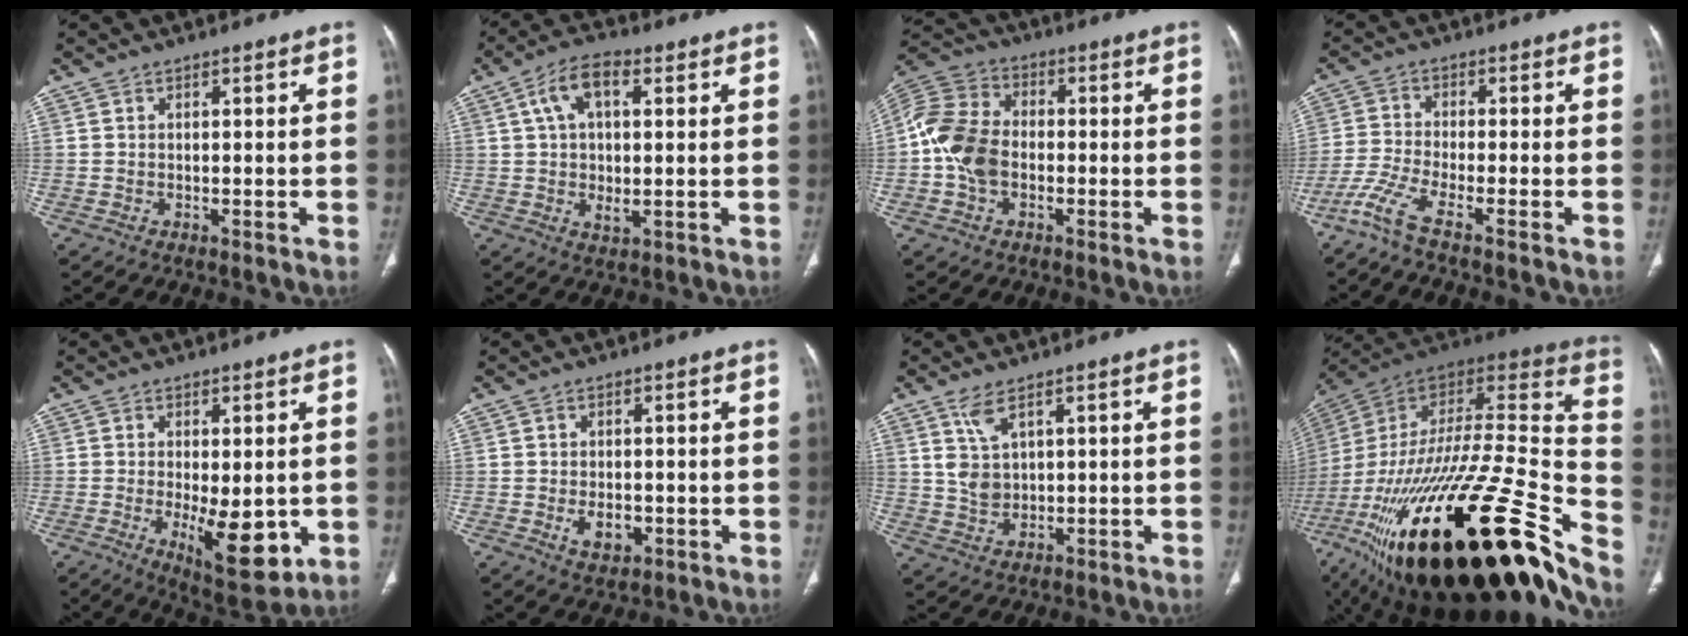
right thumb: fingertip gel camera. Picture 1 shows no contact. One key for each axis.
{"total": 10.1, "fx": 2.8, "fy": 4.4, "fz": 8.6, "tx": -0.154, "ty": 0.010, "tz": 0.045}
{"total": 11.7, "fx": -1.8, "fy": 8.4, "fz": 8.0, "tx": -0.157, "ty": 0.028, "tz": -0.044}
{"total": 5.4, "fx": -4.0, "fy": -0.4, "fz": 3.6, "tx": -0.102, "ty": 0.001, "tz": -0.096}
{"total": 11.2, "fx": -2.2, "fy": 4.7, "fz": 9.9, "tx": -0.132, "ty": -0.022, "tz": -0.021}
{"total": 4.6, "fx": -1.2, "fy": 3.0, "fz": 3.3, "tx": -0.046, "ty": 0.000, "tz": -0.012}
{"total": 4.8, "fx": 2.6, "fy": 2.4, "fz": 3.2, "tx": -0.063, "ty": -0.013, "tz": 0.061}
{"total": 50.1, "fx": -28.1, "fy": 15.3, "fz": 38.5, "tx": -0.609, "ty": -0.002, "tz": -0.446}